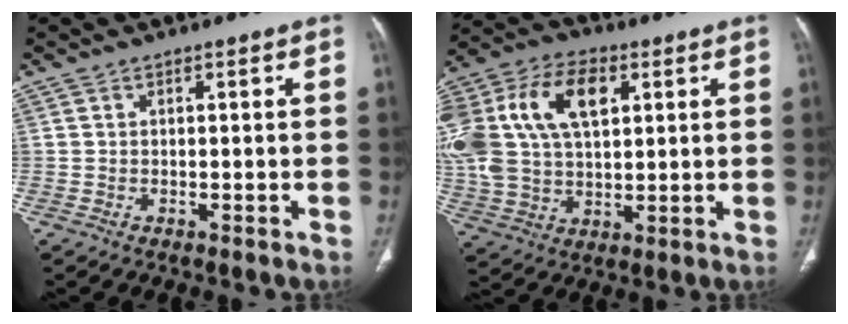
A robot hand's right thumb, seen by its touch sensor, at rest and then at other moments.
{"total": 25.6, "force": [7.4, 15.9, 18.6], "torque": [-0.420, 0.036, 0.140]}